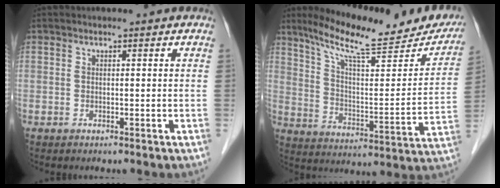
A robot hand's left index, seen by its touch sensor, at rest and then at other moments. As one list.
[{"total": 22.4, "force": [18.8, 3.9, 11.5], "torque": [-0.174, -0.018, 0.267]}]